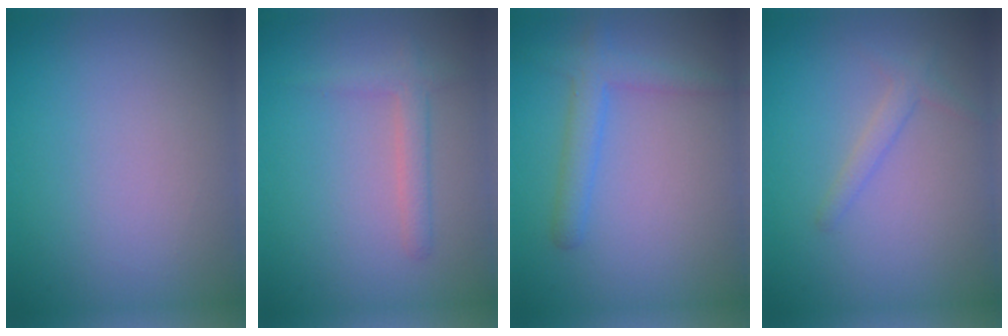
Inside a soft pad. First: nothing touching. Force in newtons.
{"total": 1.8, "press": 1.8, "slide": 0.2}
{"total": 2.7, "press": 2.7, "slide": 0.1}
{"total": 1.4, "press": 1.4, "slide": 0.1}